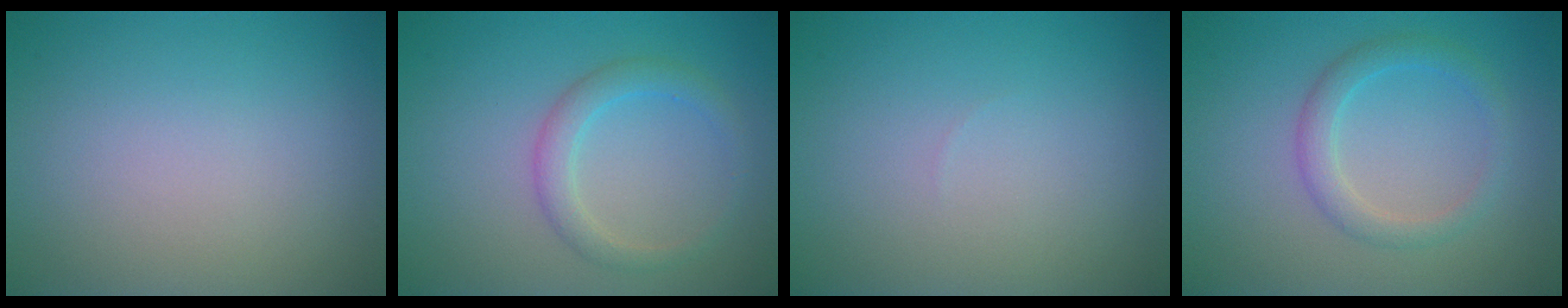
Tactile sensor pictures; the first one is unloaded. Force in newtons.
{"total": 2.4, "press": 2.4, "slide": 0.1}
{"total": 0.0}
{"total": 2.5, "press": 2.4, "slide": 0.2}